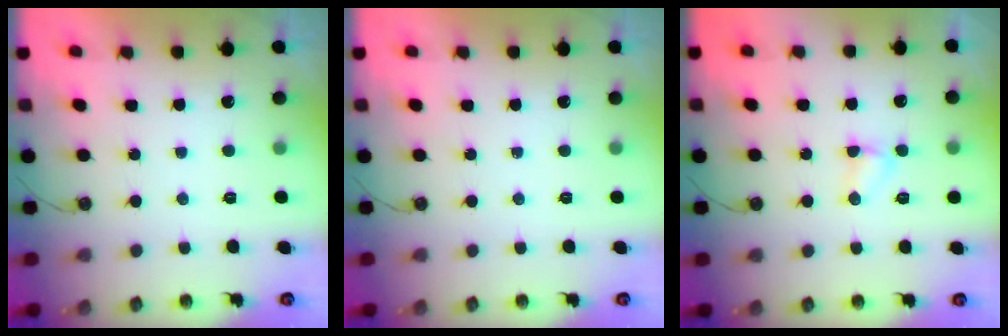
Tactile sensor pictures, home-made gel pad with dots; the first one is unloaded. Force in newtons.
{"total": 0.0}
{"total": 3.3, "press": 3.3, "slide": 0.2}